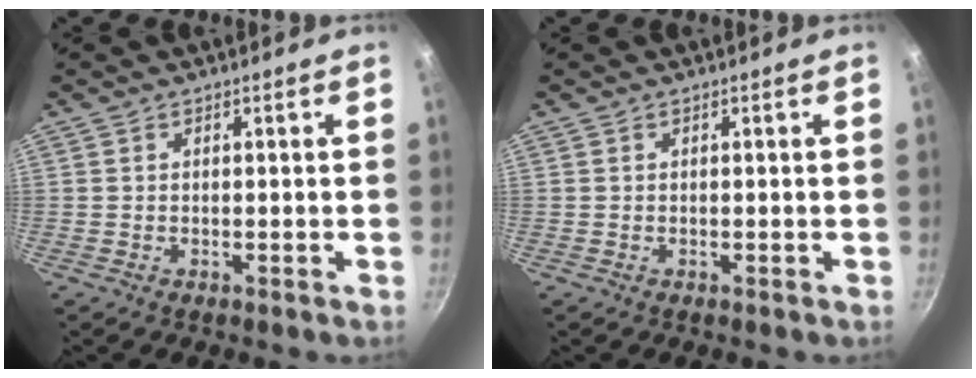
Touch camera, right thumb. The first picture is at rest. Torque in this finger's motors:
{"motor_torque": [-0.25, 0.05, 0.25, -0.56, -0.02]}